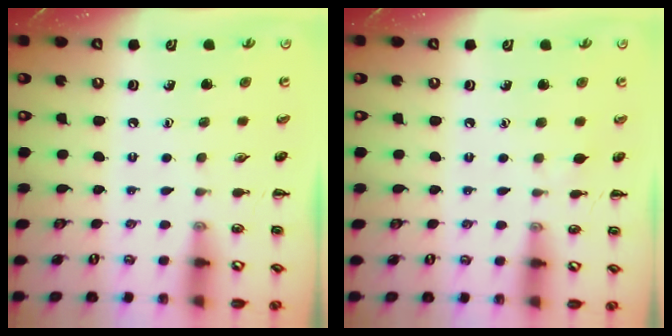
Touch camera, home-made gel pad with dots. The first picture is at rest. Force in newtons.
{"total": 2.7, "press": 2.5, "slide": 1.1}